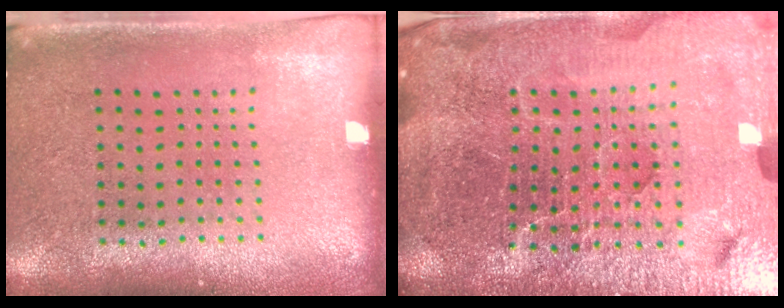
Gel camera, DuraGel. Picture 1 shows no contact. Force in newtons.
{"total": 7.1, "press": 6.1, "slide": 3.6}